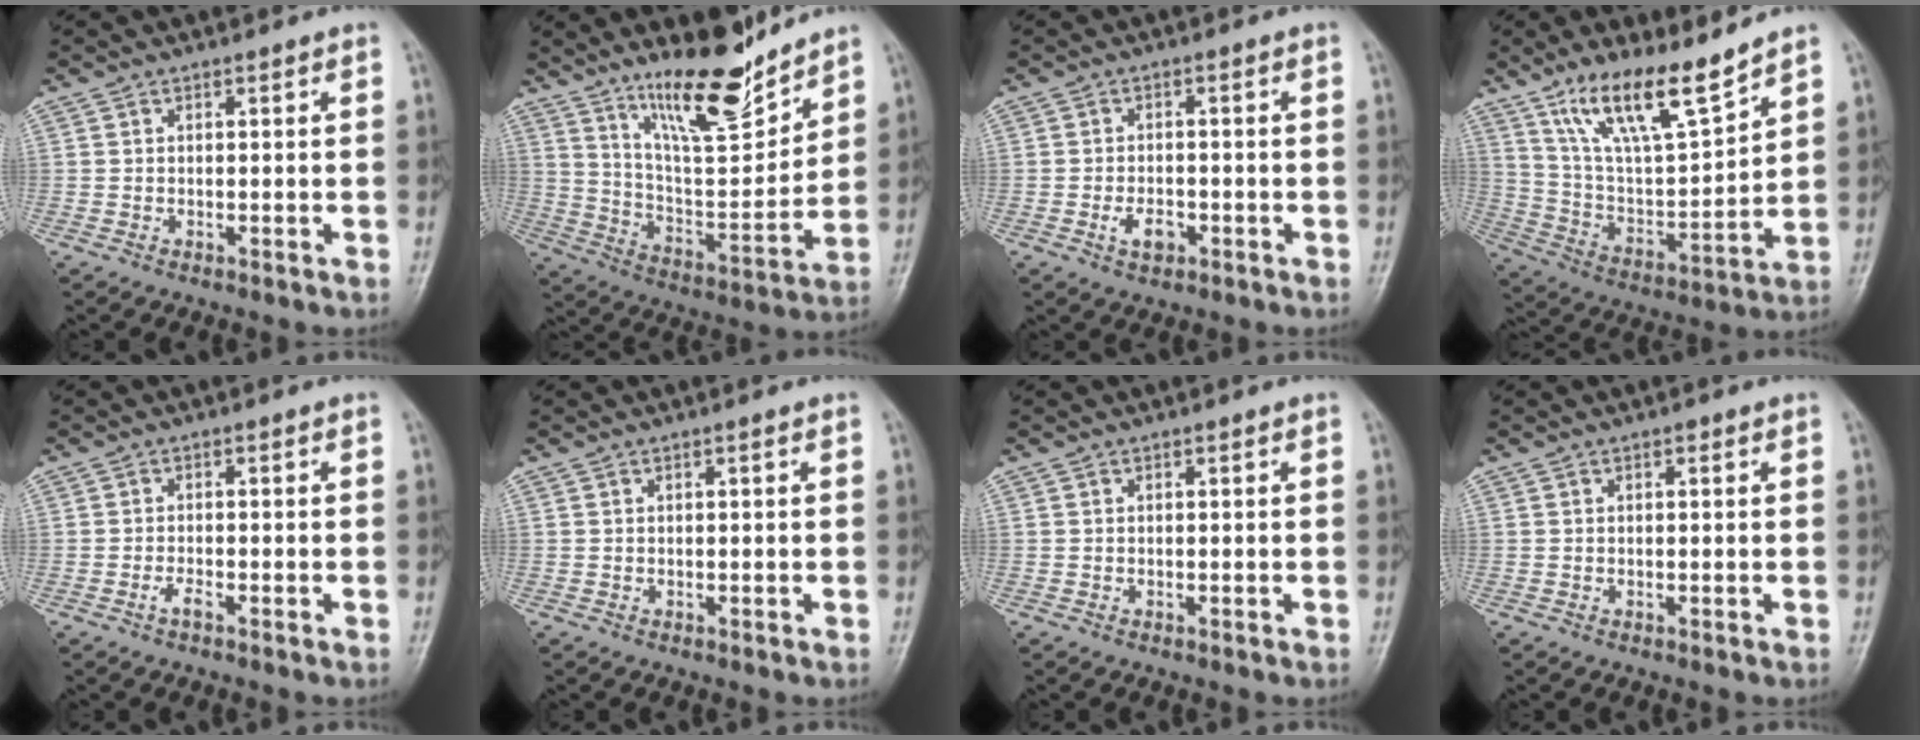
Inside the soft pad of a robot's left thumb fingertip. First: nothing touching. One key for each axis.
{"total": 16.3, "fx": 12.5, "fy": 4.1, "fz": 9.7, "tx": -0.127, "ty": -0.090, "tz": 0.221}
{"total": 3.5, "fx": -1.4, "fy": 2.2, "fz": 2.4, "tx": -0.037, "ty": 0.005, "tz": -0.023}
{"total": 15.8, "fx": 11.5, "fy": 3.9, "fz": 10.1, "tx": -0.160, "ty": -0.063, "tz": 0.224}
{"total": 1.5, "fx": -0.9, "fy": 0.5, "fz": 1.1, "tx": -0.025, "ty": 0.003, "tz": -0.019}
{"total": 0.0}
{"total": 0.0}
{"total": 0.6, "fx": 0.3, "fy": 0.3, "fz": 0.4, "tx": -0.005, "ty": -0.001, "tz": 0.003}